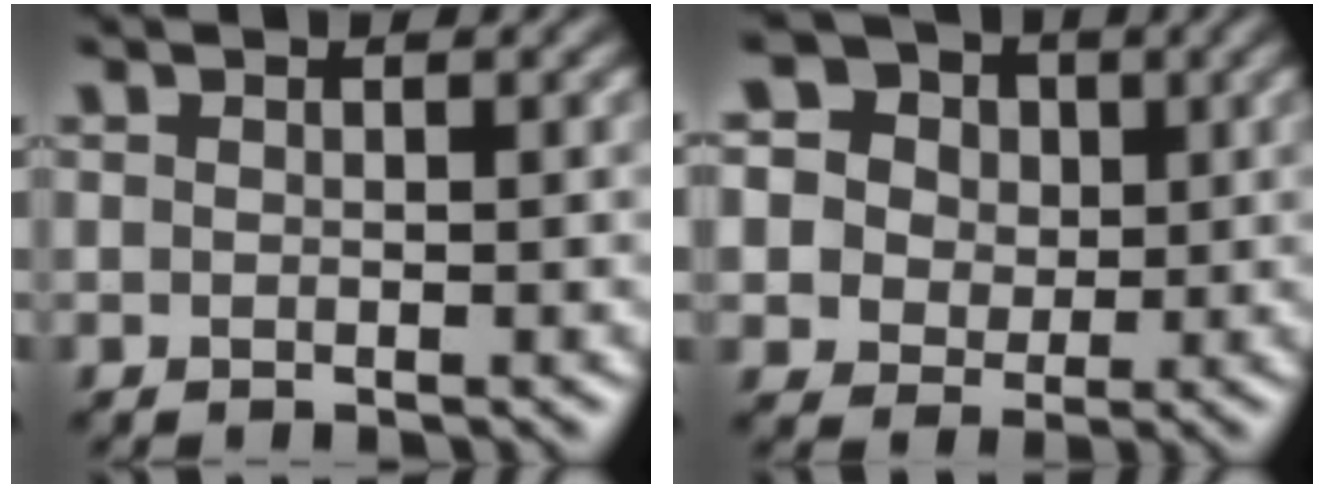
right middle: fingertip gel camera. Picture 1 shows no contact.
{"total": 9.6, "force": [4.0, 7.8, 3.9], "torque": [-0.090, 0.025, 0.052]}